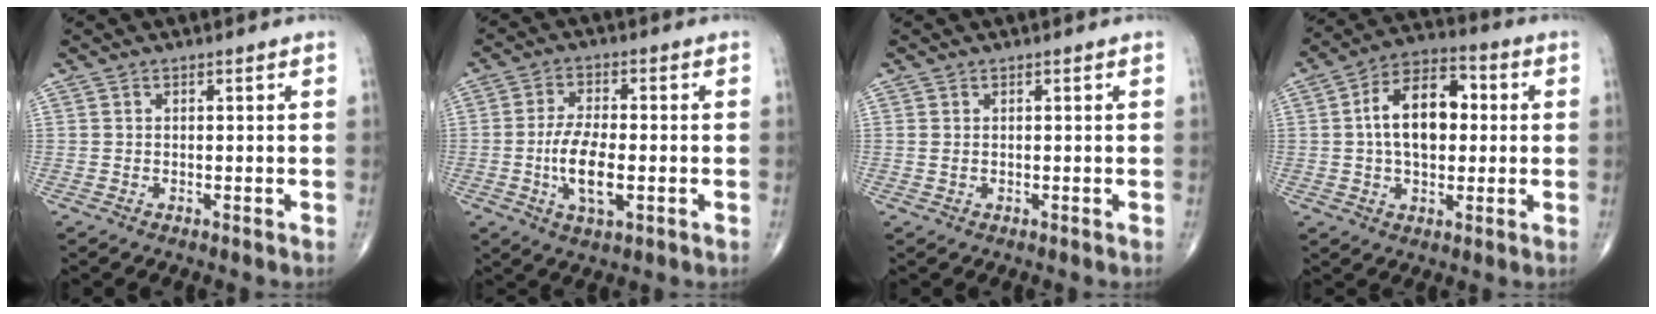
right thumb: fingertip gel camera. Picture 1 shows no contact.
{"total": 8.7, "force": [-1.7, 3.5, 7.8], "torque": [-0.153, 0.003, -0.031]}
{"total": 0.7, "force": [0.1, 0.5, 0.5], "torque": [-0.012, 0.004, 0.006]}
{"total": 13.9, "force": [1.3, 8.4, 11.0], "torque": [-0.166, 0.025, 0.013]}